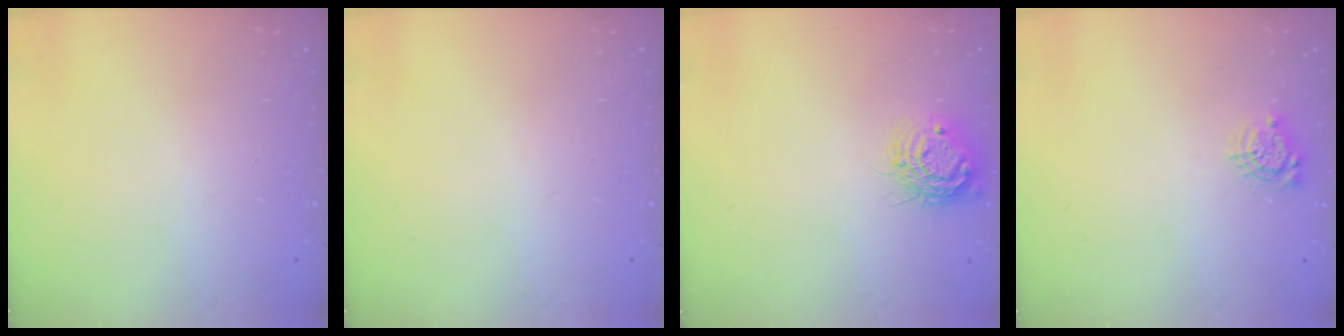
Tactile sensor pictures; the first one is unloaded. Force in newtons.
{"total": 0.0}
{"total": 11.0, "press": 10.9, "slide": 0.8}
{"total": 5.1, "press": 5.0, "slide": 0.6}